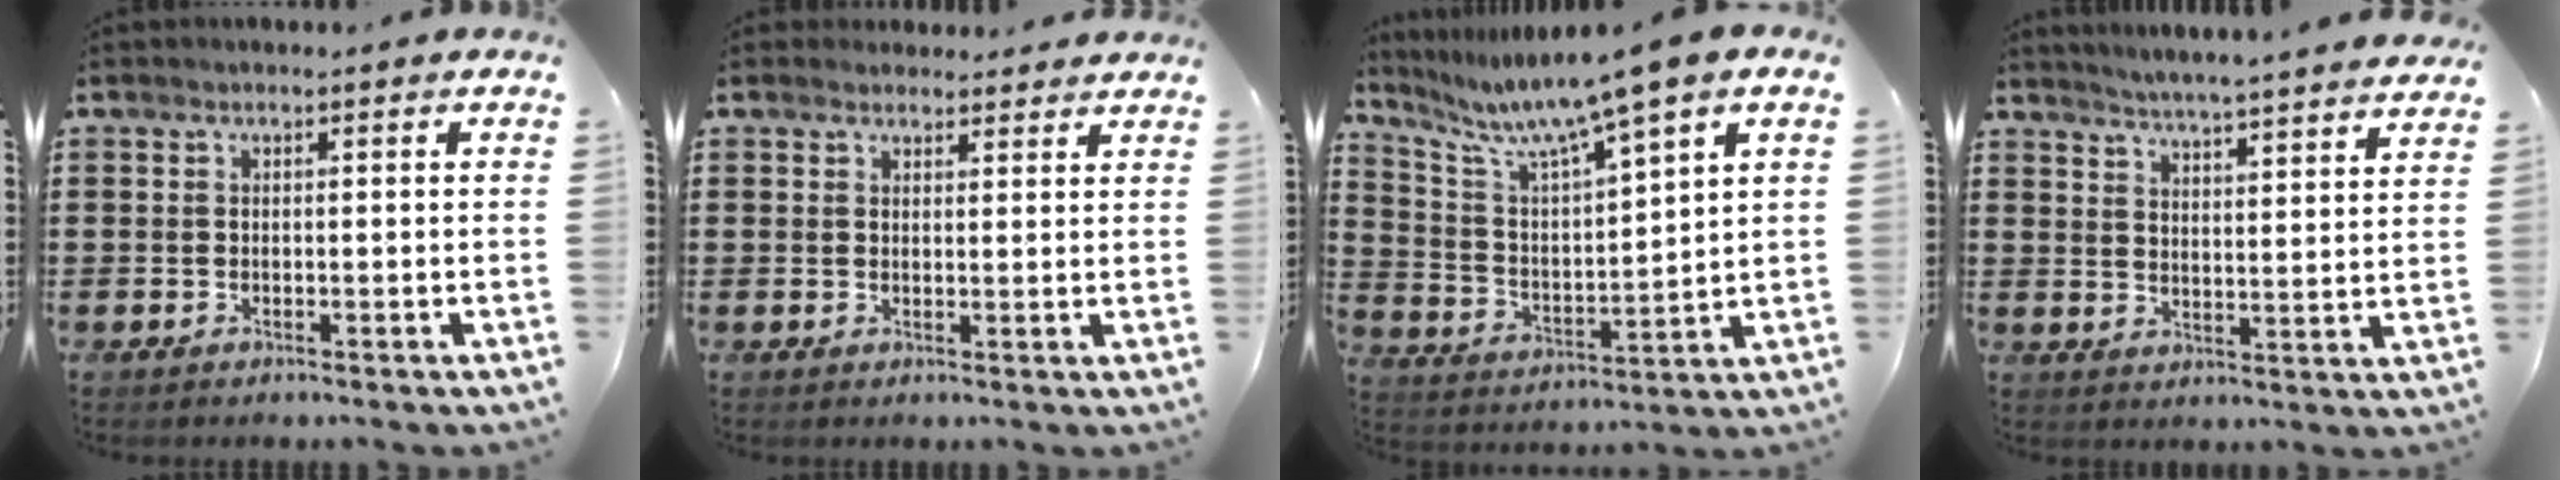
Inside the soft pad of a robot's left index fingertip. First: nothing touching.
{"total": 2.2, "force": [2.1, 0.6, 0.0], "torque": [-0.005, 0.001, 0.042]}
{"total": 8.3, "force": [6.6, -0.6, 5.0], "torque": [-0.125, -0.043, 0.104]}
{"total": 4.2, "force": [4.1, -1.0, 0.4], "torque": [-0.027, -0.032, 0.068]}